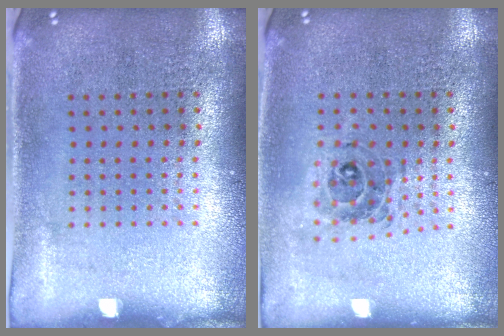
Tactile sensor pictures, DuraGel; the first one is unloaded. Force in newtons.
{"total": 0.8, "press": 0.8, "slide": 0.1}